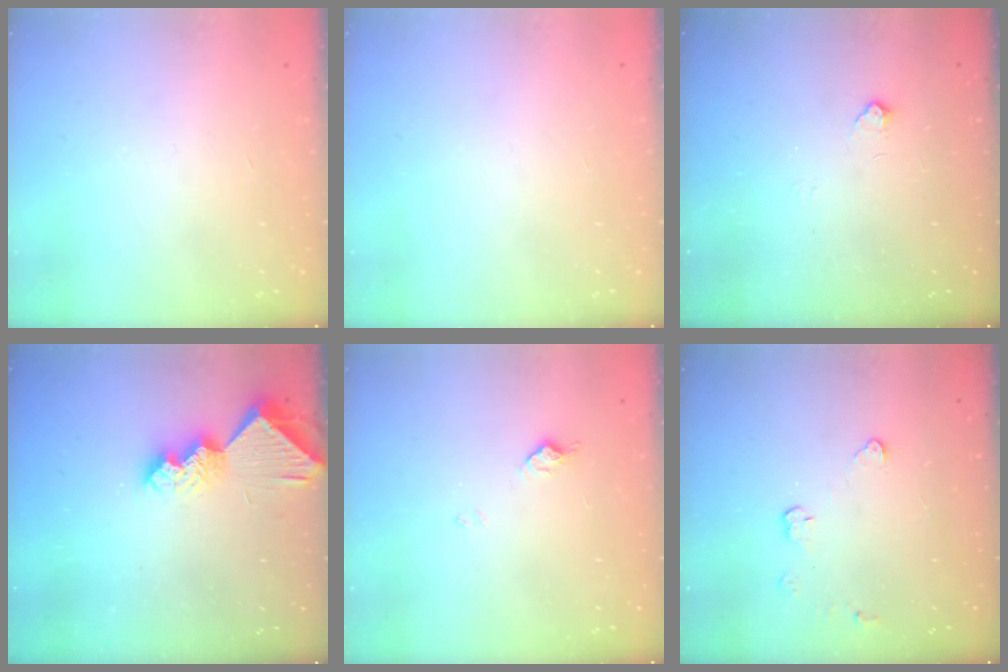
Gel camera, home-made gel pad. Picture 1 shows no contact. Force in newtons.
{"total": 0.0}
{"total": 3.9, "press": 3.9, "slide": 0.5}
{"total": 10.4, "press": 10.3, "slide": 1.2}
{"total": 6.3, "press": 6.3, "slide": 0.7}
{"total": 3.6, "press": 3.6, "slide": 0.4}